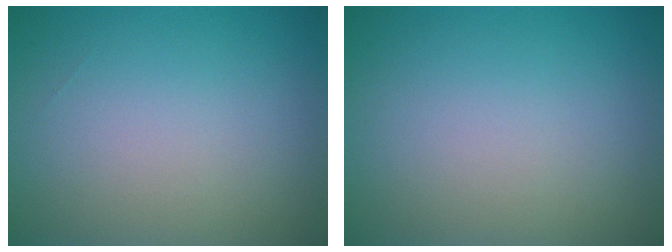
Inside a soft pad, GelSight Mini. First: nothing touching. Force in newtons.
{"total": 0.0}